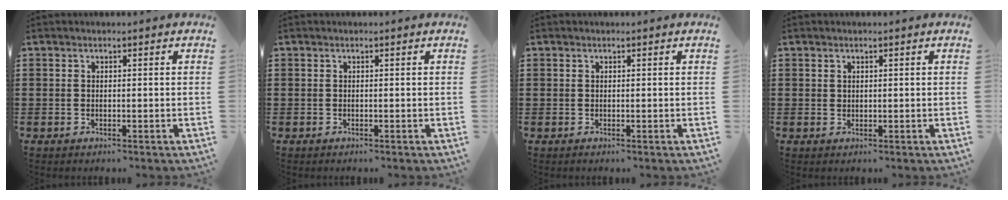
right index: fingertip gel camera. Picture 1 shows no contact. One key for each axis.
{"total": 0.0}
{"total": 0.0}
{"total": 0.8, "fx": 0.6, "fy": 0.5, "fz": 0.1, "tx": -0.004, "ty": 0.003, "tz": 0.011}